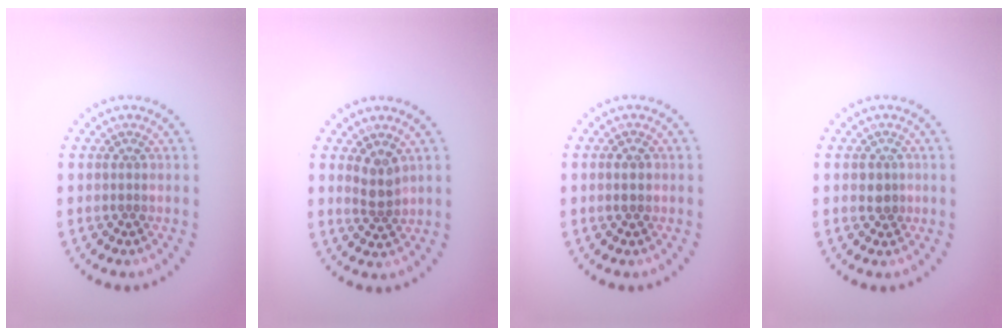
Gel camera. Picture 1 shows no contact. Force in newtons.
{"total": 2.1, "press": 1.7, "slide": 1.1}
{"total": 1.5, "press": 1.5, "slide": 0.1}
{"total": 1.4, "press": 1.3, "slide": 0.6}